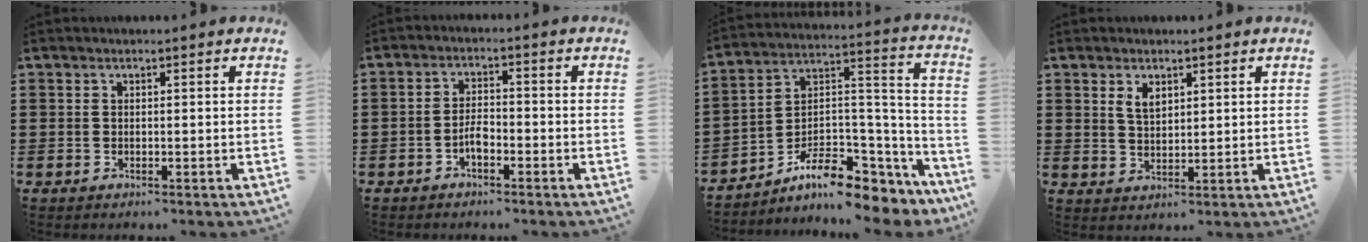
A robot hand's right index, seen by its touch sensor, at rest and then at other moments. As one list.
[{"total": 3.2, "force": [-1.7, 1.5, 2.3], "torque": [-0.059, 0.001, -0.036]}, {"total": 9.6, "force": [-7.0, 4.2, 5.1], "torque": [-0.094, 0.010, -0.128]}, {"total": 2.9, "force": [1.7, 1.6, 1.7], "torque": [-0.038, 0.005, 0.032]}]